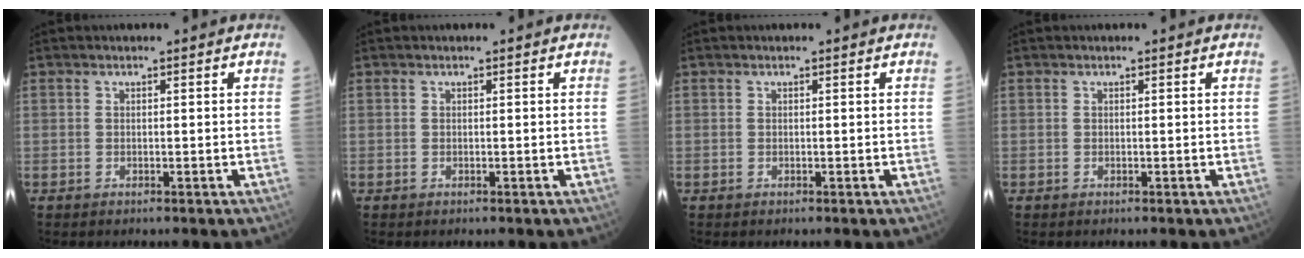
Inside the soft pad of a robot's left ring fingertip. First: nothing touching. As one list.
[{"total": 0.0}, {"total": 0.0}, {"total": 0.0}]